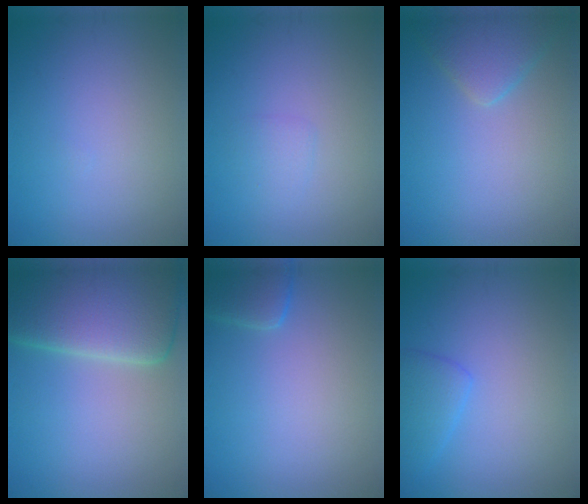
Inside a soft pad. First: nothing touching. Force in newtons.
{"total": 1.1, "press": 1.1, "slide": 0.1}
{"total": 3.3, "press": 3.3, "slide": 0.3}
{"total": 12.5, "press": 12.5, "slide": 0.7}
{"total": 2.4, "press": 2.4, "slide": 0.2}
{"total": 2.5, "press": 2.5, "slide": 0.0}